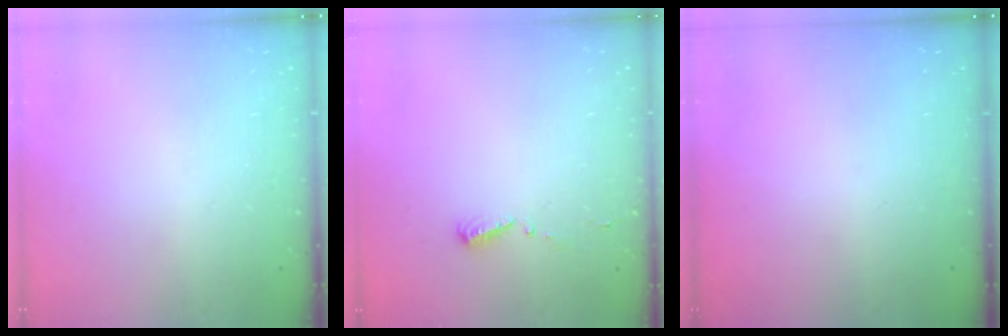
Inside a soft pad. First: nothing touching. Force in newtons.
{"total": 4.7, "press": 4.7, "slide": 0.4}
{"total": 0.0}